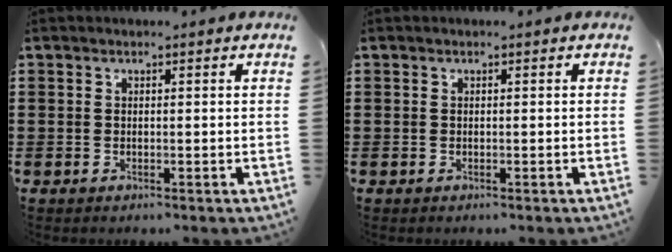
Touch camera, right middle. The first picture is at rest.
{"total": 0.0}